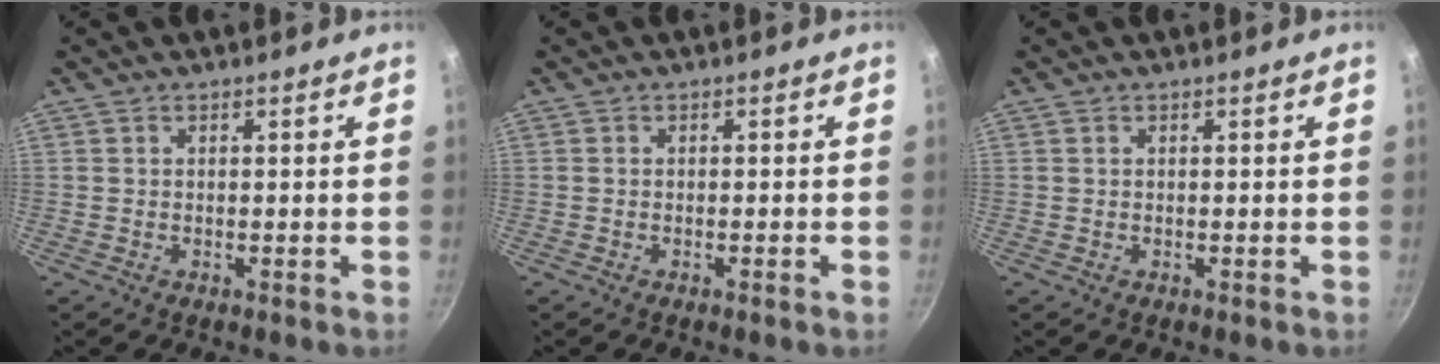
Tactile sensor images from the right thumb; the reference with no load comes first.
{"total": 0.6, "force": [-0.4, 0.0, 0.4], "torque": [-0.016, 0.005, -0.007]}
{"total": 0.0}